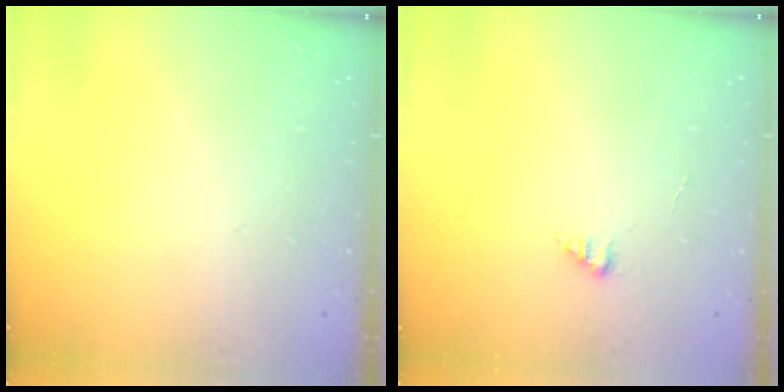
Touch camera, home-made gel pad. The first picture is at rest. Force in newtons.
{"total": 1.2, "press": 1.2, "slide": 0.2}